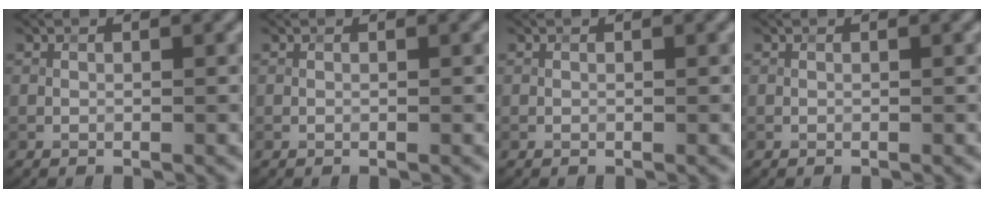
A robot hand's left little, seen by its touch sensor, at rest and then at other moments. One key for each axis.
{"total": 0.0}
{"total": 0.0}
{"total": 0.0}